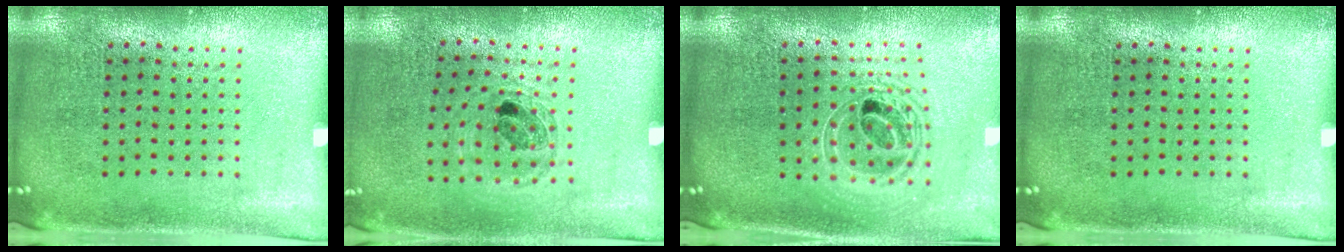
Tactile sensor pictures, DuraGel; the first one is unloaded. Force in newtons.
{"total": 0.9, "press": 0.9, "slide": 0.1}
{"total": 2.0, "press": 1.5, "slide": 1.3}
{"total": 0.0}